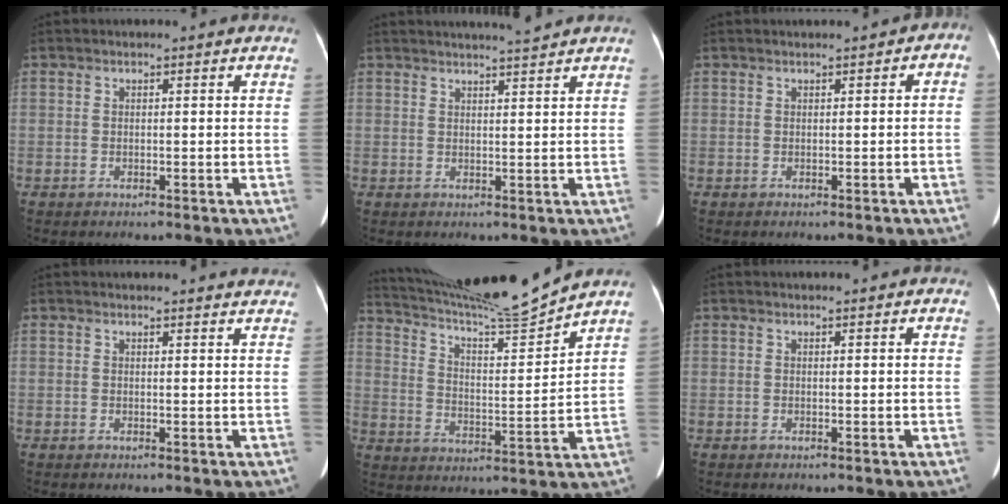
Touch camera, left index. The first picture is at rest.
{"total": 4.8, "force": [4.4, -1.0, 1.5], "torque": [-0.022, 0.002, 0.059]}
{"total": 1.9, "force": [0.0, 1.0, 1.6], "torque": [-0.019, 0.017, 0.000]}
{"total": 10.2, "force": [9.8, 1.4, 2.5], "torque": [-0.015, 0.010, 0.092]}
{"total": 15.4, "force": [14.5, -2.0, 4.8], "torque": [-0.097, -0.031, 0.238]}
{"total": 2.2, "force": [2.0, 0.2, 0.9], "torque": [-0.013, 0.018, 0.023]}